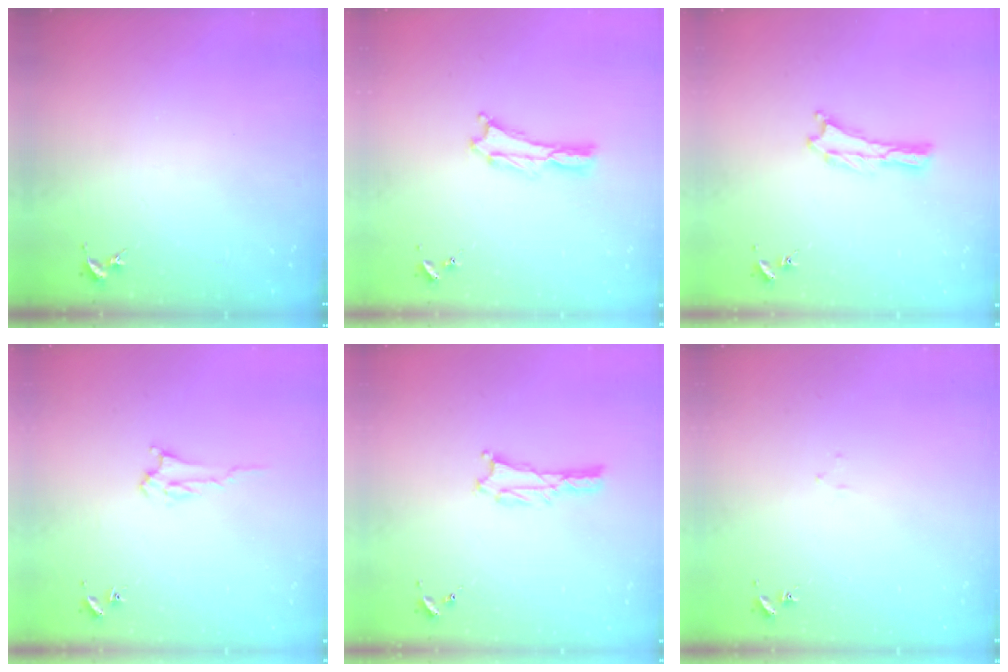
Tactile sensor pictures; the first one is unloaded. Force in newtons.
{"total": 0.0}
{"total": 0.0}
{"total": 2.8, "press": 2.8, "slide": 0.4}
{"total": 1.0, "press": 1.0, "slide": 0.1}
{"total": 1.6, "press": 1.6, "slide": 0.1}